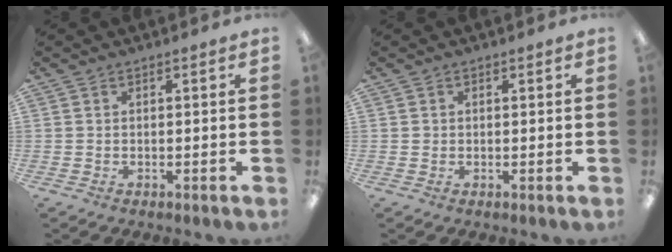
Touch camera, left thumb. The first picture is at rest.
{"total": 0.8, "force": [0.1, 0.7, 0.0], "torque": [0.001, 0.005, 0.001]}